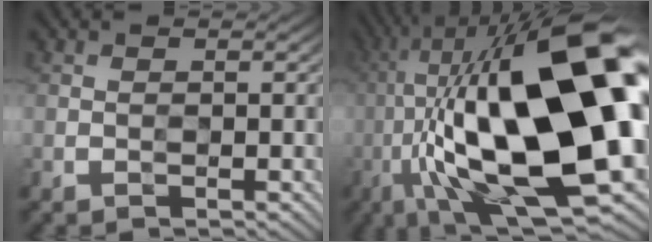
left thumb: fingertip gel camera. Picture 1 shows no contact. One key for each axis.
{"total": 22.4, "fx": -1.7, "fy": 7.6, "fz": 21.0, "tx": -0.377, "ty": 0.011, "tz": -0.018}